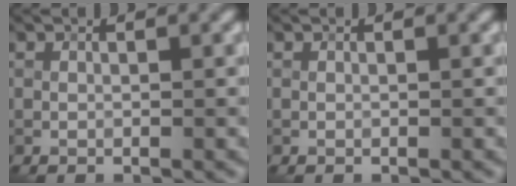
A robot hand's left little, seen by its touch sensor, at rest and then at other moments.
{"total": 0.0}